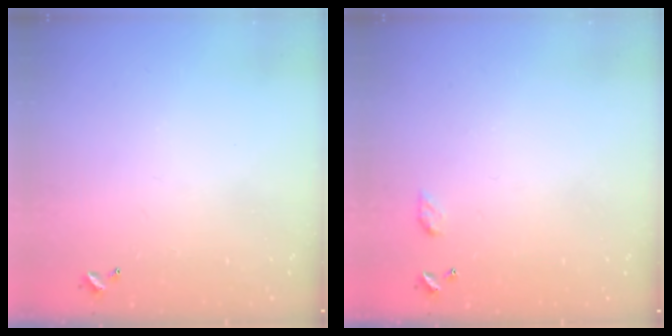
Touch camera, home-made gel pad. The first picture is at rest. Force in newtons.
{"total": 3.2, "press": 3.2, "slide": 0.4}